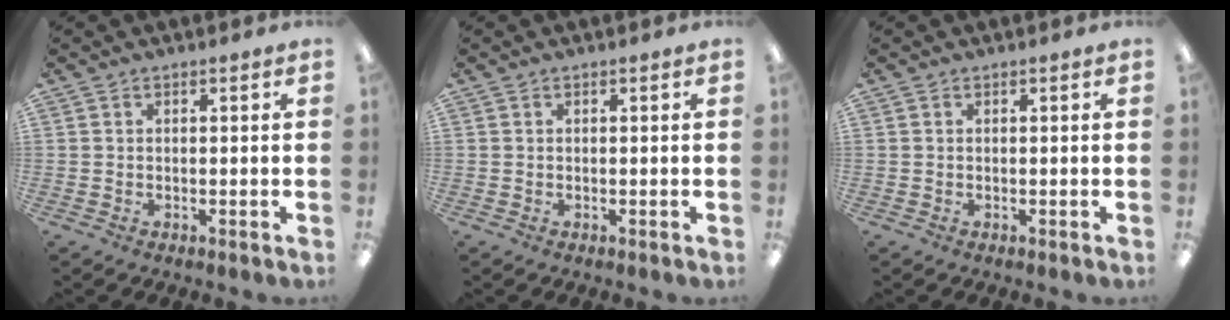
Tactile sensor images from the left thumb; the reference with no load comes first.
{"total": 0.0}
{"total": 0.0}